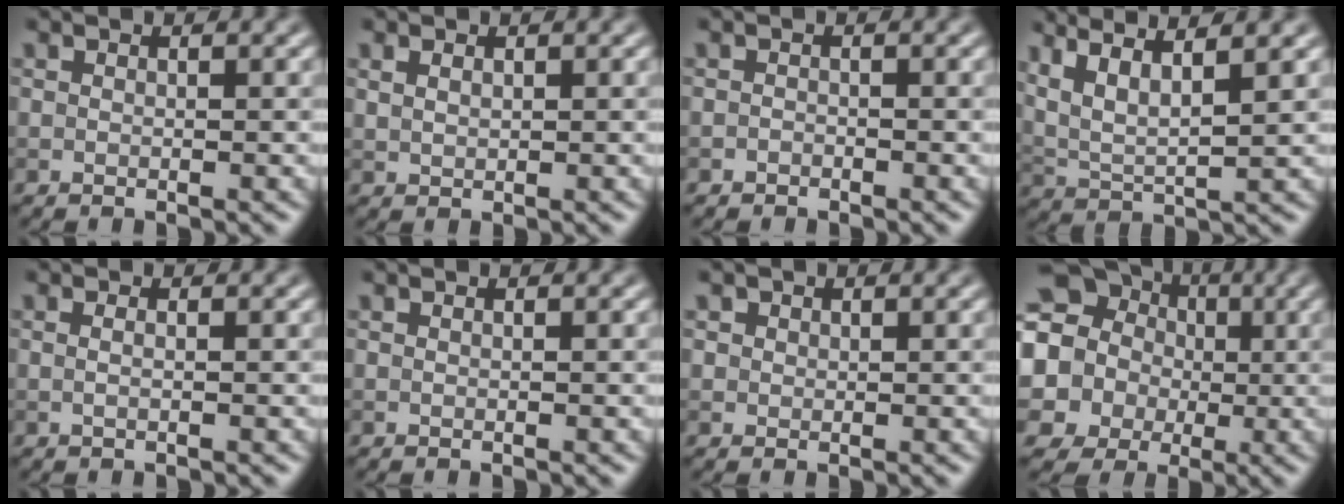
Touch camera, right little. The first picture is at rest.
{"total": 1.1, "force": [0.6, 0.7, 0.6], "torque": [-0.015, -0.001, 0.016]}
{"total": 0.6, "force": [-0.5, 0.3, 0.0], "torque": [0.003, -0.002, -0.009]}
{"total": 6.2, "force": [3.8, 1.8, 4.6], "torque": [-0.083, 0.020, 0.053]}
{"total": 0.8, "force": [0.2, 0.3, 0.8], "torque": [-0.006, -0.014, -0.003]}
{"total": 0.0}
{"total": 1.1, "force": [0.5, 1.0, 0.2], "torque": [0.003, -0.005, 0.006]}
{"total": 13.9, "force": [2.5, 12.8, 4.9], "torque": [-0.143, 0.012, 0.003]}